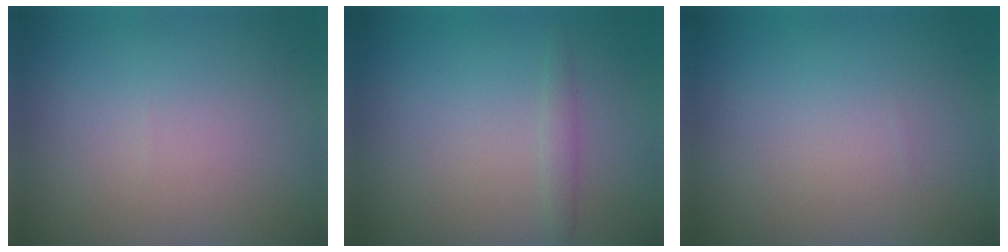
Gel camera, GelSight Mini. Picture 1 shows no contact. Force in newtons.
{"total": 1.1, "press": 1.0, "slide": 0.1}
{"total": 0.0}